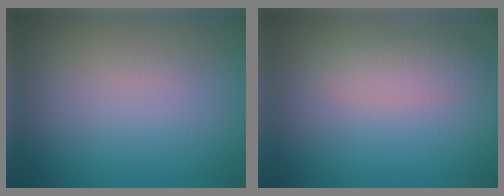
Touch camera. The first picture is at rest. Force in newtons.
{"total": 2.1, "press": 2.1, "slide": 0.1}